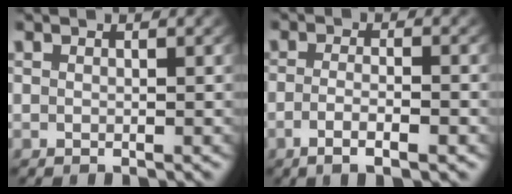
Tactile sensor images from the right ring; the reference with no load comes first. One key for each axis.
{"total": 3.2, "fx": -2.0, "fy": 0.4, "fz": 2.4, "tx": -0.057, "ty": -0.013, "tz": -0.027}